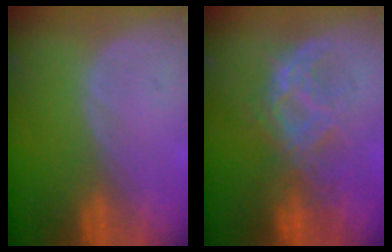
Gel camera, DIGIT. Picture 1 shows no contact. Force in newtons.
{"total": 7.4, "press": 7.4, "slide": 0.2}